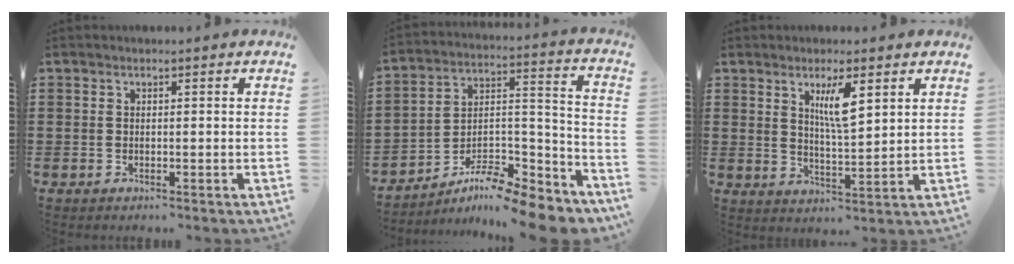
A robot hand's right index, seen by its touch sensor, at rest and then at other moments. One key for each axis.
{"total": 9.5, "fx": -8.6, "fy": 1.6, "fz": 3.9, "tx": -0.060, "ty": 0.014, "tz": -0.169}
{"total": 5.4, "fx": 2.7, "fy": 1.3, "fz": 4.6, "tx": -0.082, "ty": -0.001, "tz": 0.041}